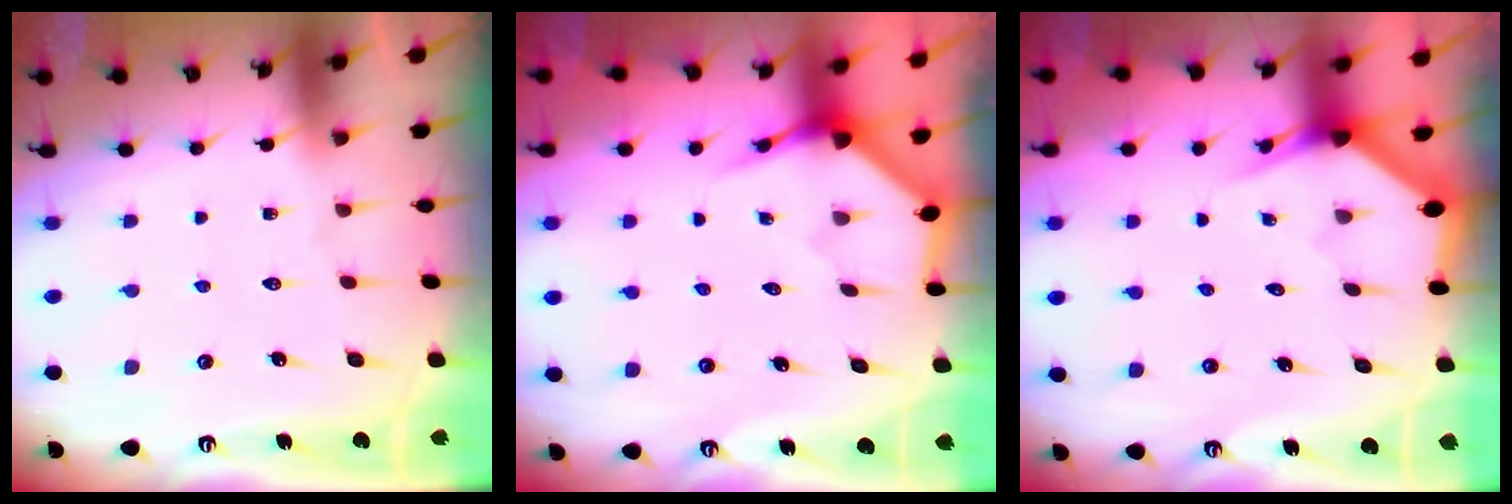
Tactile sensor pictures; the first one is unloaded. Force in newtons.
{"total": 3.9, "press": 3.9, "slide": 0.3}
{"total": 2.6, "press": 2.6, "slide": 0.0}